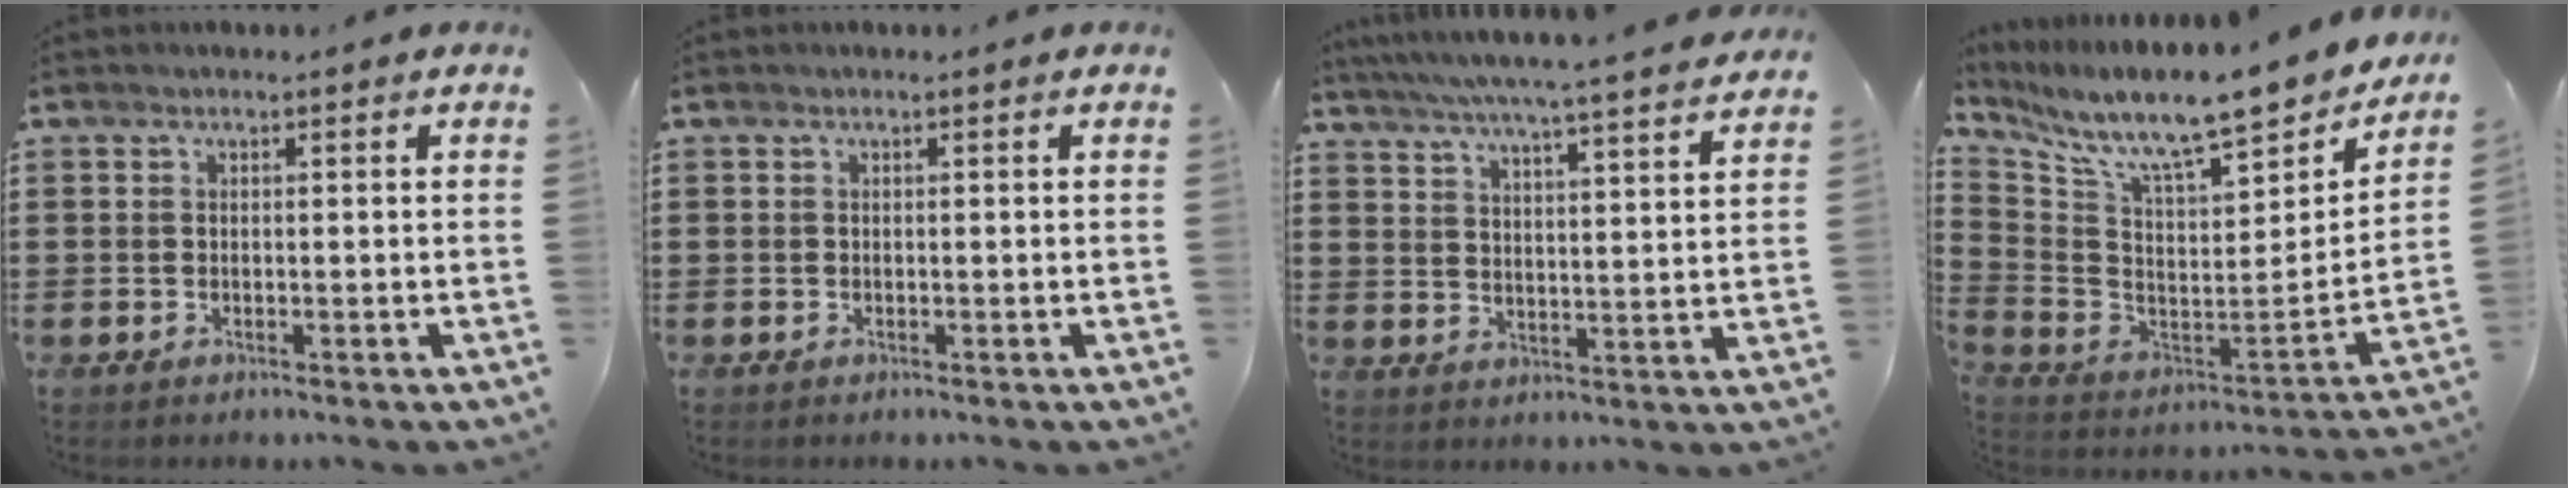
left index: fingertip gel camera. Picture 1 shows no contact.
{"total": 0.0}
{"total": 5.4, "force": [4.9, -0.9, 2.2], "torque": [-0.061, -0.037, 0.080]}
{"total": 10.6, "force": [8.5, 1.6, 6.2], "torque": [-0.126, -0.074, 0.136]}